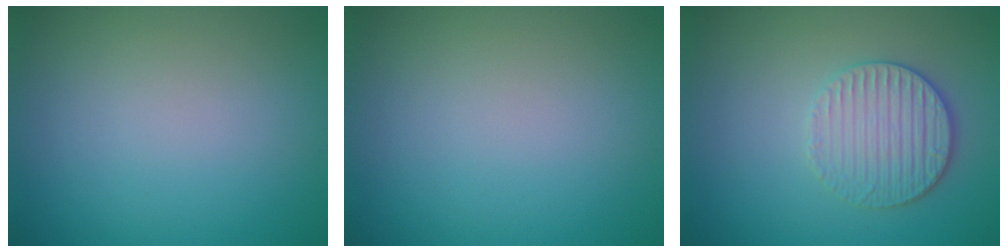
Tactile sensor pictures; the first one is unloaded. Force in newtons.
{"total": 0.0}
{"total": 3.4, "press": 3.2, "slide": 1.1}